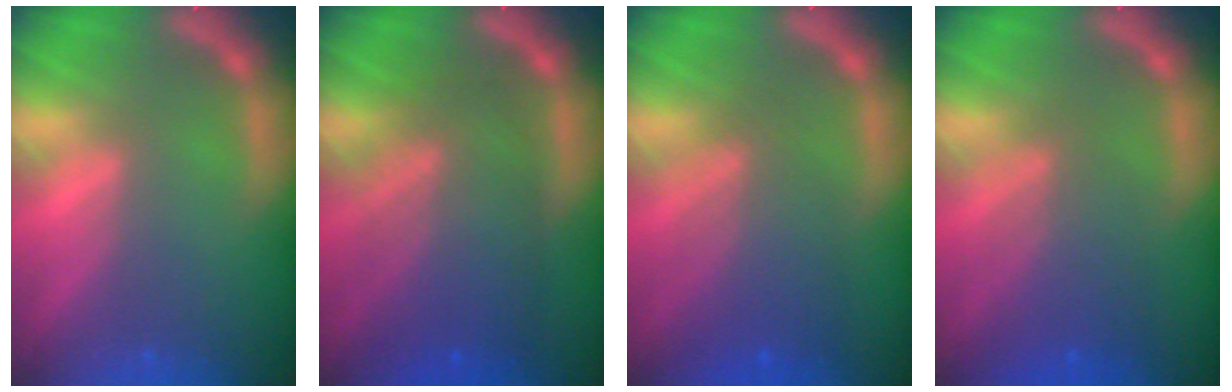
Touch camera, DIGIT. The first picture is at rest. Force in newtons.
{"total": 8.6}
{"total": 5.5}
{"total": 5.0}